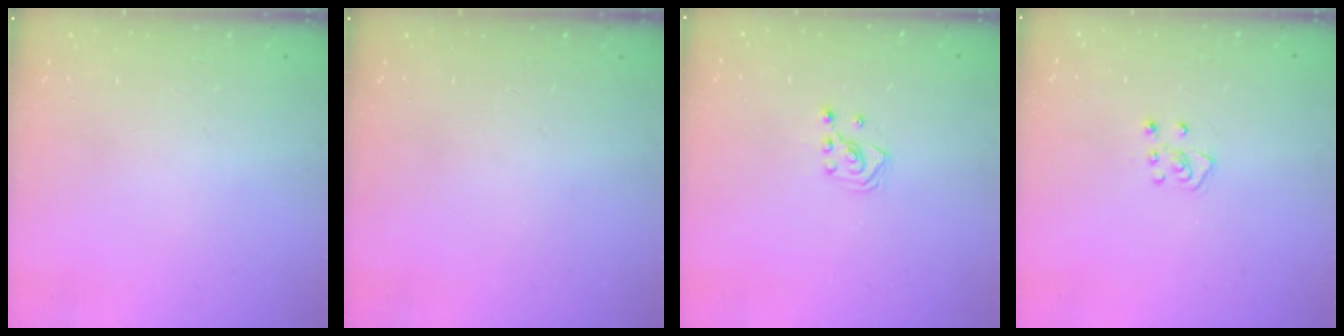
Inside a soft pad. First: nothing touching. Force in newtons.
{"total": 0.0}
{"total": 2.9, "press": 2.9, "slide": 0.4}
{"total": 3.8, "press": 3.8, "slide": 0.4}